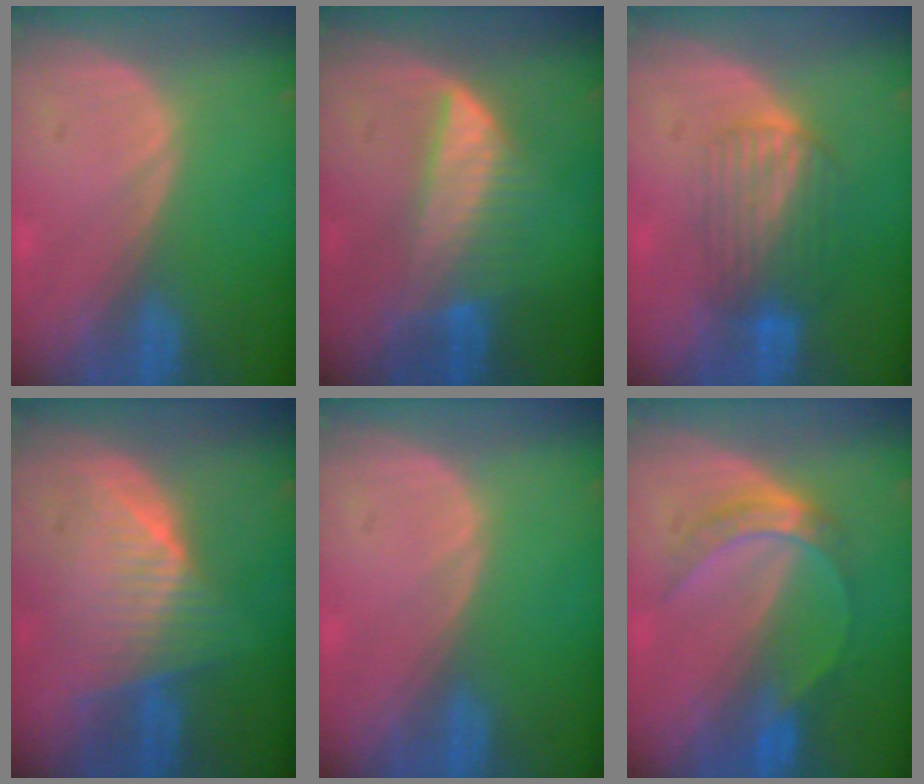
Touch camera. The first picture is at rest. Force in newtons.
{"total": 6.3, "press": 6.3, "slide": 0.2}
{"total": 6.7, "press": 6.1, "slide": 2.8}
{"total": 7.4, "press": 6.7, "slide": 3.2}
{"total": 0.0}
{"total": 5.0, "press": 4.7, "slide": 1.6}